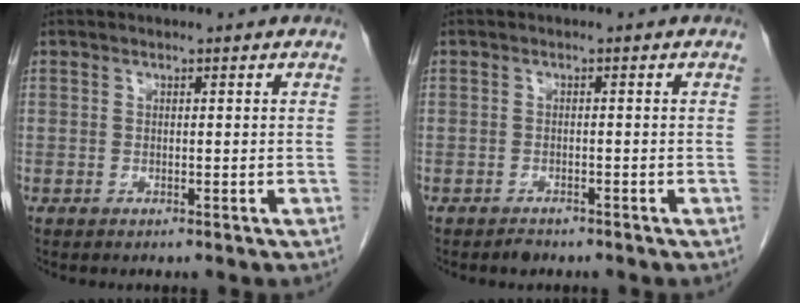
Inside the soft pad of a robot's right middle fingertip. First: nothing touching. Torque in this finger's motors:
{"motor_torque": [-0.50, -0.17, 0.04, -0.01]}